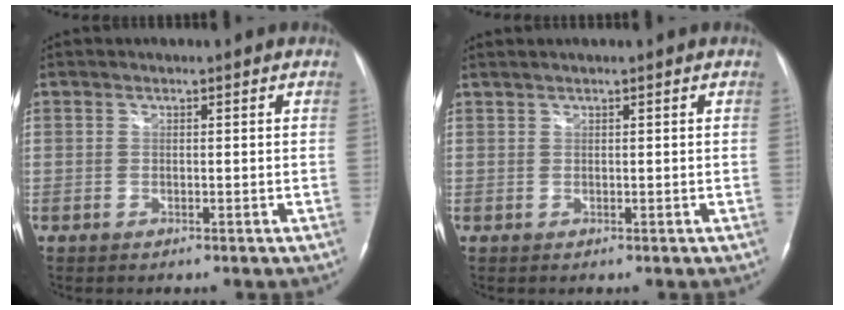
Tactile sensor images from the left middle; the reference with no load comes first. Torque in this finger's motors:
{"motor_torque": [-0.27, -0.44, -0.08, -0.01]}